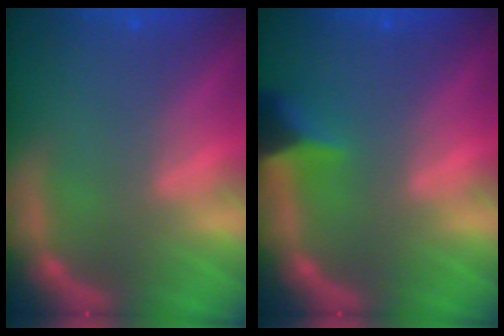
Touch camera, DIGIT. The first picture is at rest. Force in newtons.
{"total": 2.9}